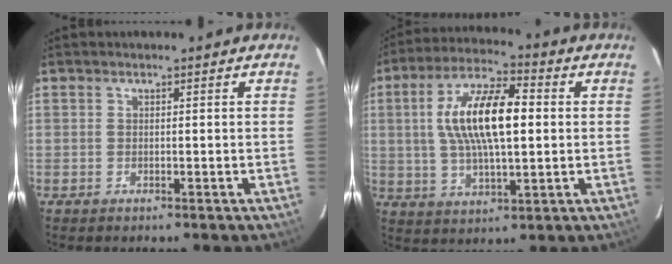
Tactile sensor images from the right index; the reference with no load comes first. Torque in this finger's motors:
{"motor_torque": [1.10, 0.46, 0.63, 0.21]}